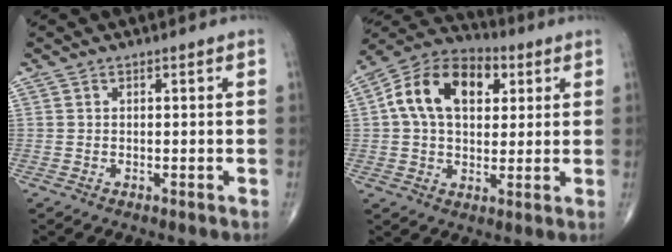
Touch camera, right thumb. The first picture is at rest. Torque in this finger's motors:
{"motor_torque": [0.09, 0.42, 0.04, 0.00, 0.14]}